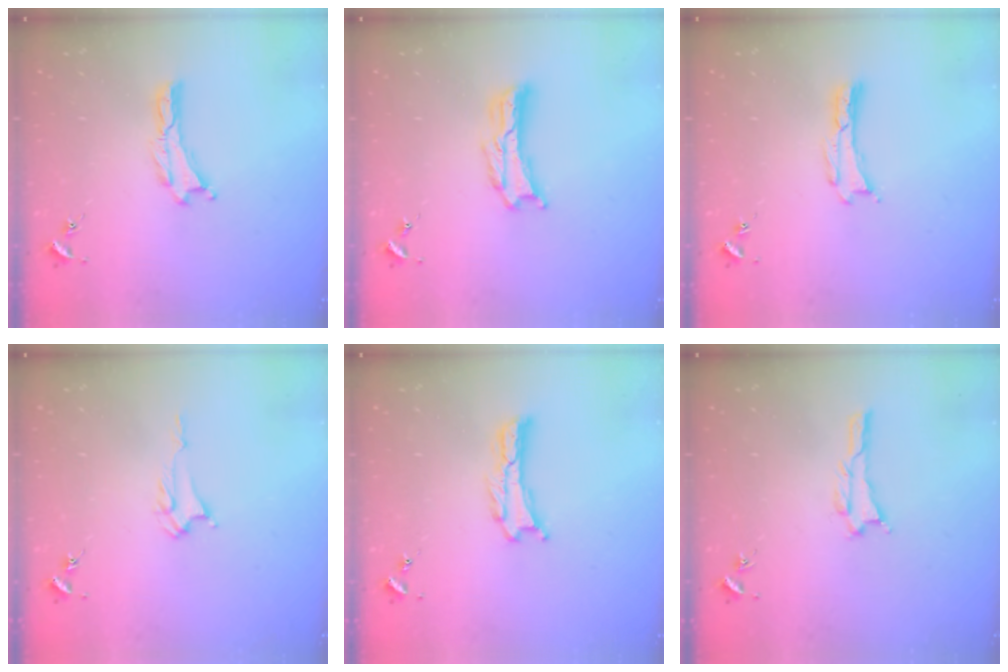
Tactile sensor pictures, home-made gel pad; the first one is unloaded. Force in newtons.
{"total": 1.6, "press": 1.6, "slide": 0.3}
{"total": 0.0}
{"total": 2.4, "press": 2.4, "slide": 0.3}
{"total": 0.6, "press": 0.5, "slide": 0.2}
{"total": 1.1, "press": 1.1, "slide": 0.1}